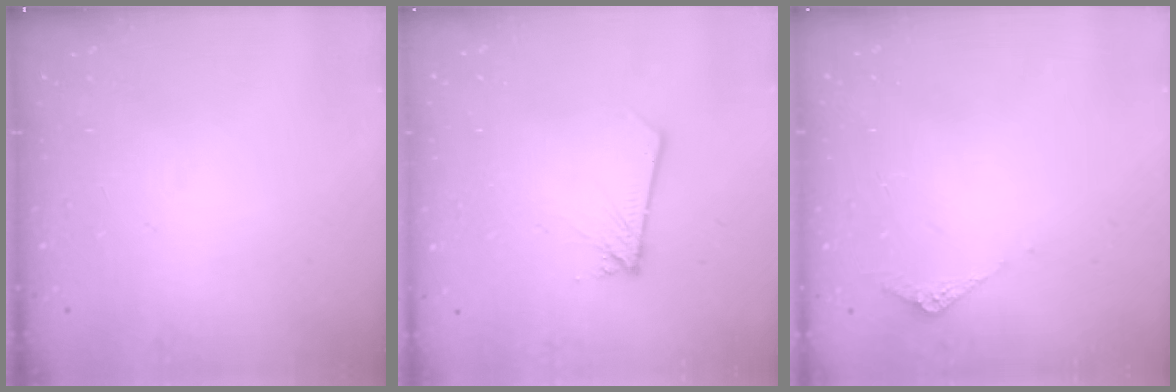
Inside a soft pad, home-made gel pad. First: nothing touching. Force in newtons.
{"total": 2.0, "press": 2.0, "slide": 0.1}
{"total": 4.8, "press": 4.8, "slide": 0.6}